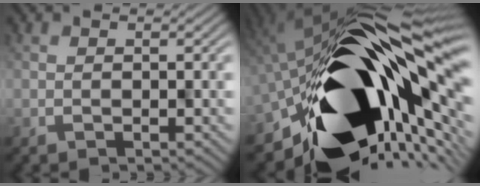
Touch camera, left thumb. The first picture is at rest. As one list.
[{"total": 20.2, "force": [-3.2, 10.0, 17.2], "torque": [-0.310, -0.023, -0.056]}]